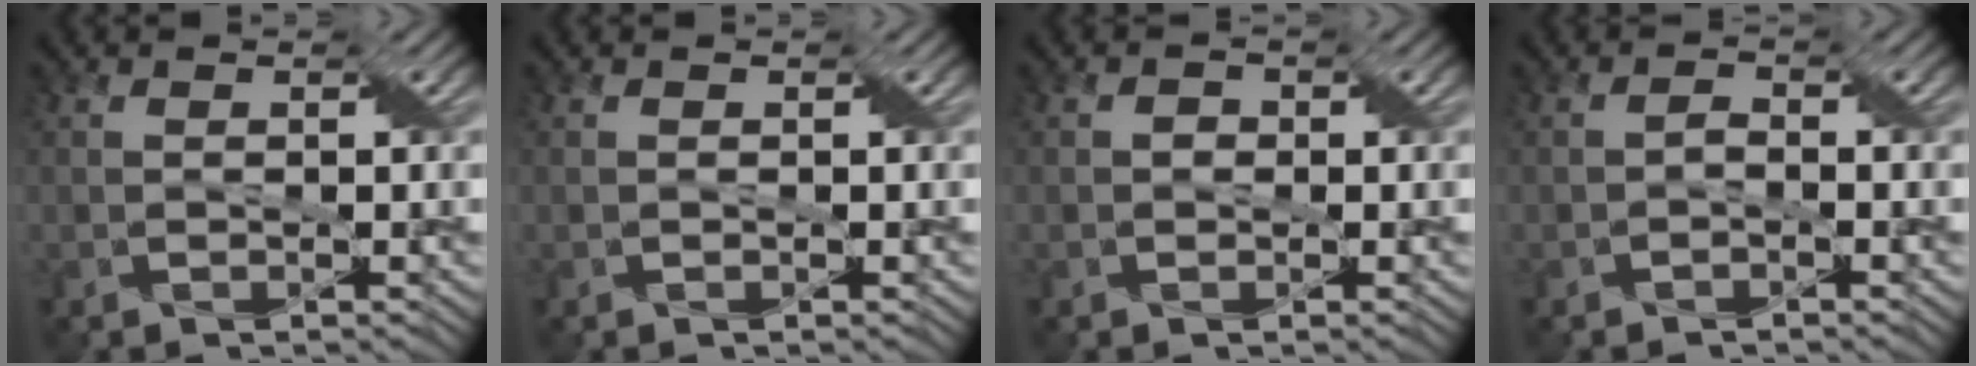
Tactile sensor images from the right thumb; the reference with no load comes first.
{"total": 0.0}
{"total": 0.7, "force": [-0.1, 0.6, 0.1], "torque": [0.007, 0.006, -0.007]}
{"total": 0.9, "force": [-0.8, 0.1, 0.4], "torque": [-0.012, 0.009, -0.018]}